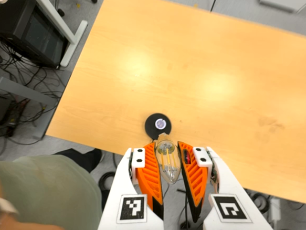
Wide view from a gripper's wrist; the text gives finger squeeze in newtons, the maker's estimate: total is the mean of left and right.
{"total": 20.9, "left": 23.7, "right": 18.0}